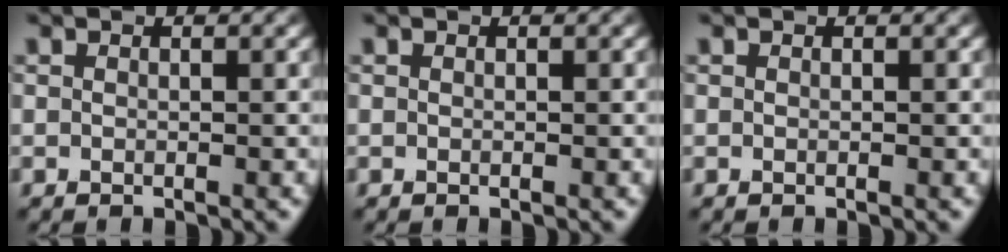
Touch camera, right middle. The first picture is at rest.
{"total": 0.0}
{"total": 0.0}